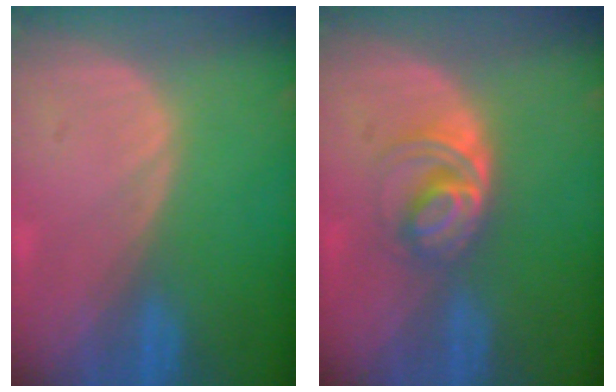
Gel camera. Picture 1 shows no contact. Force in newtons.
{"total": 5.2, "press": 4.9, "slide": 1.7}